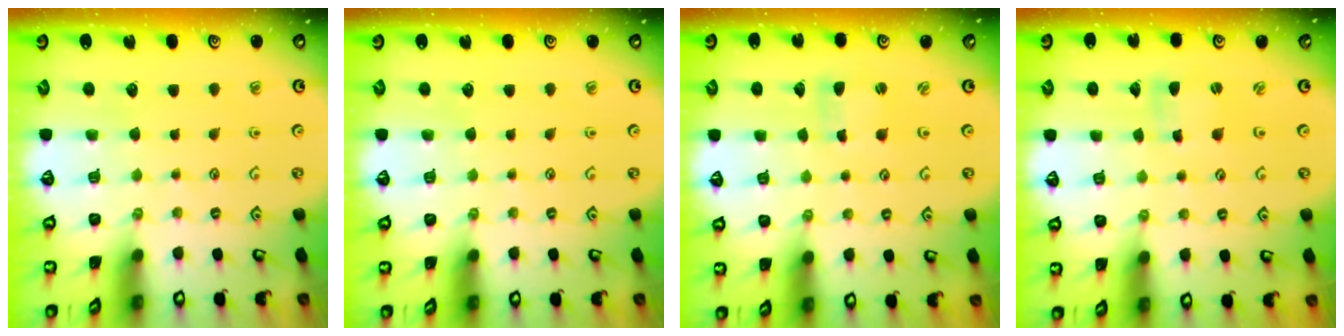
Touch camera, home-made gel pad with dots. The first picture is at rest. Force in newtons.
{"total": 0.0}
{"total": 1.7, "press": 1.7, "slide": 0.3}
{"total": 0.8, "press": 0.8, "slide": 0.1}